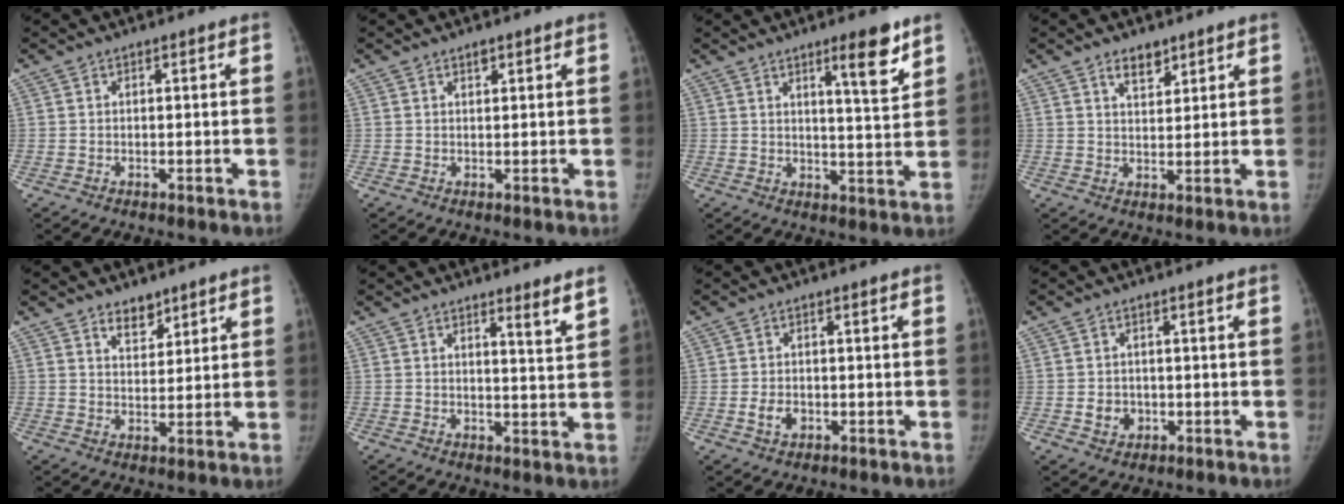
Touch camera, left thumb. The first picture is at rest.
{"total": 1.0, "force": [0.7, 0.5, 0.5], "torque": [-0.004, -0.004, 0.011]}
{"total": 7.8, "force": [5.0, 1.1, 5.9], "torque": [-0.077, -0.038, 0.074]}
{"total": 4.2, "force": [2.9, 2.2, 2.1], "torque": [-0.015, -0.021, 0.050]}
{"total": 4.3, "force": [3.3, 2.3, 1.6], "torque": [-0.004, -0.026, 0.057]}
{"total": 3.6, "force": [2.7, -0.1, 2.4], "torque": [-0.034, -0.029, 0.039]}
{"total": 2.9, "force": [-0.9, 2.1, 1.8], "torque": [-0.026, 0.004, -0.014]}
{"total": 3.3, "force": [-0.7, 2.9, 1.4], "torque": [-0.007, 0.004, -0.005]}